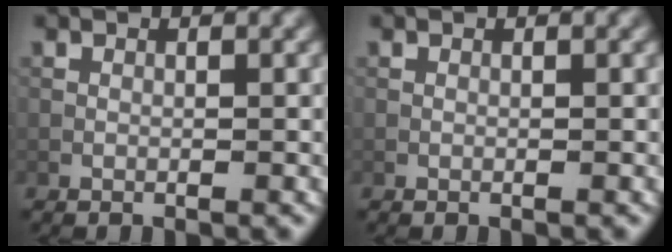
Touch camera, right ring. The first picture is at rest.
{"total": 0.0}